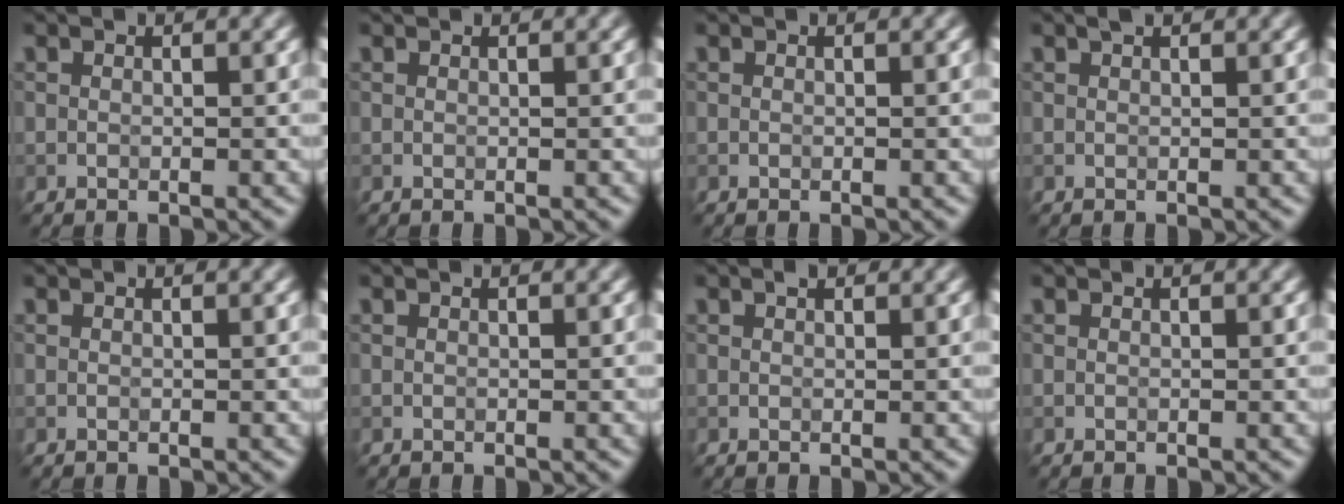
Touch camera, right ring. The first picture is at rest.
{"total": 0.5, "force": [0.5, 0.1, 0.1], "torque": [-0.004, -0.002, 0.005]}
{"total": 0.0}
{"total": 0.6, "force": [0.5, 0.1, 0.3], "torque": [-0.003, 0.001, 0.010]}
{"total": 0.0}
{"total": 0.0}
{"total": 0.6, "force": [0.4, 0.3, 0.3], "torque": [-0.006, 0.002, 0.007]}
{"total": 0.0}